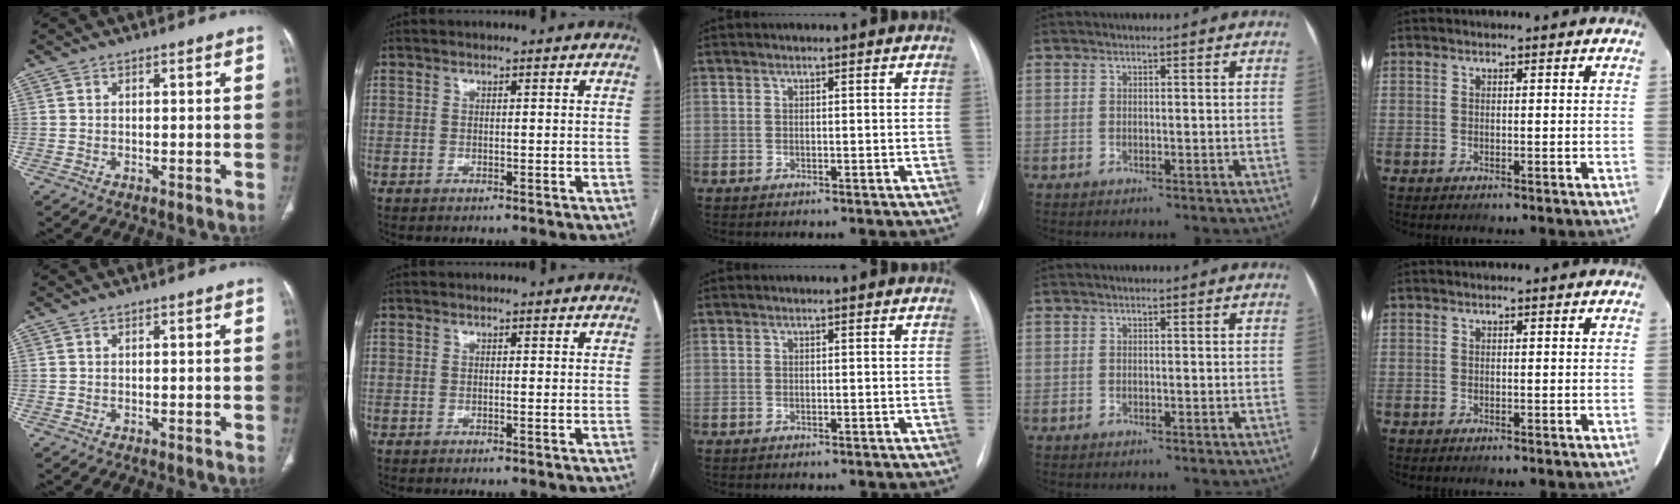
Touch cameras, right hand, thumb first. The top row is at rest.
{}